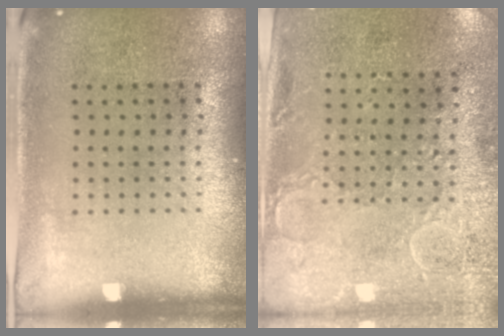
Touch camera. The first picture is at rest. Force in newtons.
{"total": 3.1, "press": 2.3, "slide": 2.0}